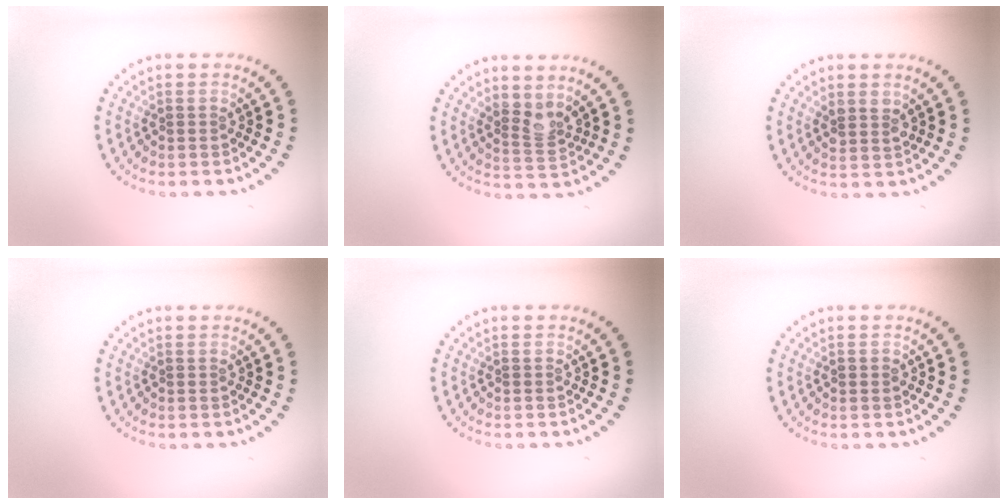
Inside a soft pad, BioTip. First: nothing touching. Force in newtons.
{"total": 2.1, "press": 1.6, "slide": 1.4}
{"total": 1.6, "press": 1.5, "slide": 0.7}
{"total": 0.0}
{"total": 0.0}
{"total": 0.8, "press": 0.7, "slide": 0.1}